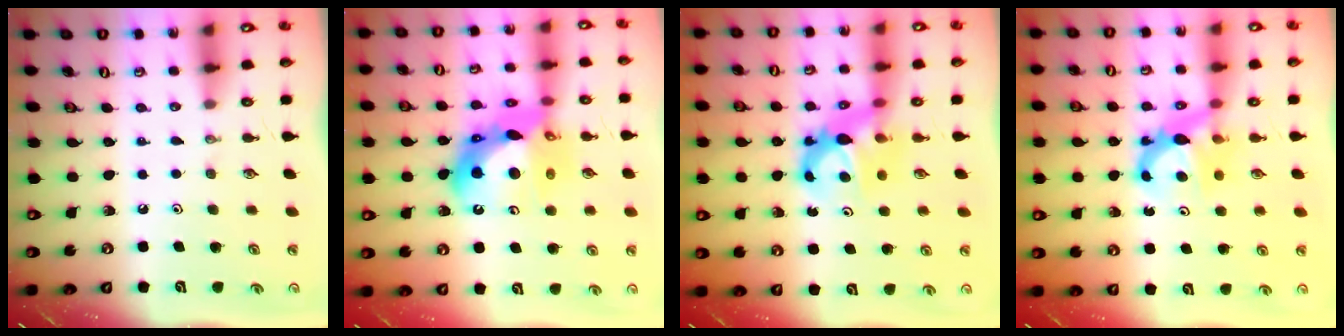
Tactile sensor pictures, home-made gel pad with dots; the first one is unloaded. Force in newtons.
{"total": 18.2, "press": 18.1, "slide": 2.0}
{"total": 7.3, "press": 7.3, "slide": 0.5}
{"total": 6.8, "press": 6.8, "slide": 0.3}